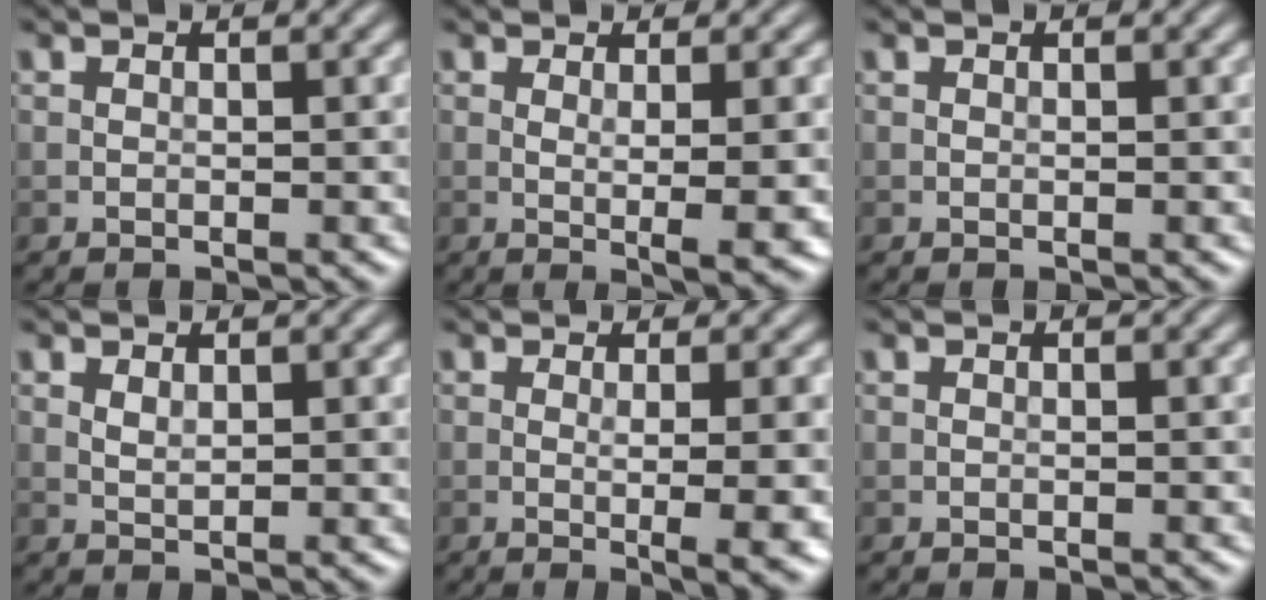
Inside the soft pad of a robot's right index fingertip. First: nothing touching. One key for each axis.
{"total": 4.6, "fx": 0.0, "fy": 0.8, "fz": 4.5, "tx": -0.065, "ty": -0.006, "tz": 0.004}
{"total": 0.0}
{"total": 1.3, "fx": 0.8, "fy": 0.5, "fz": 1.0, "tx": -0.022, "ty": -0.002, "tz": 0.018}
{"total": 6.2, "fx": -0.6, "fy": 1.4, "fz": 6.0, "tx": -0.080, "ty": -0.009, "tz": -0.003}
{"total": 0.0}